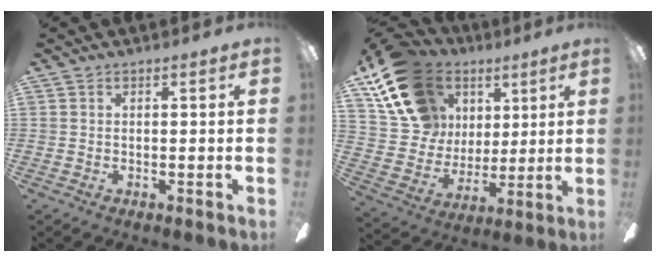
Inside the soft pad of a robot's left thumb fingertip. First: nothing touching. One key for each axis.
{"total": 19.9, "fx": 10.2, "fy": 14.8, "fz": 8.6, "tx": -0.164, "ty": -0.032, "tz": 0.206}